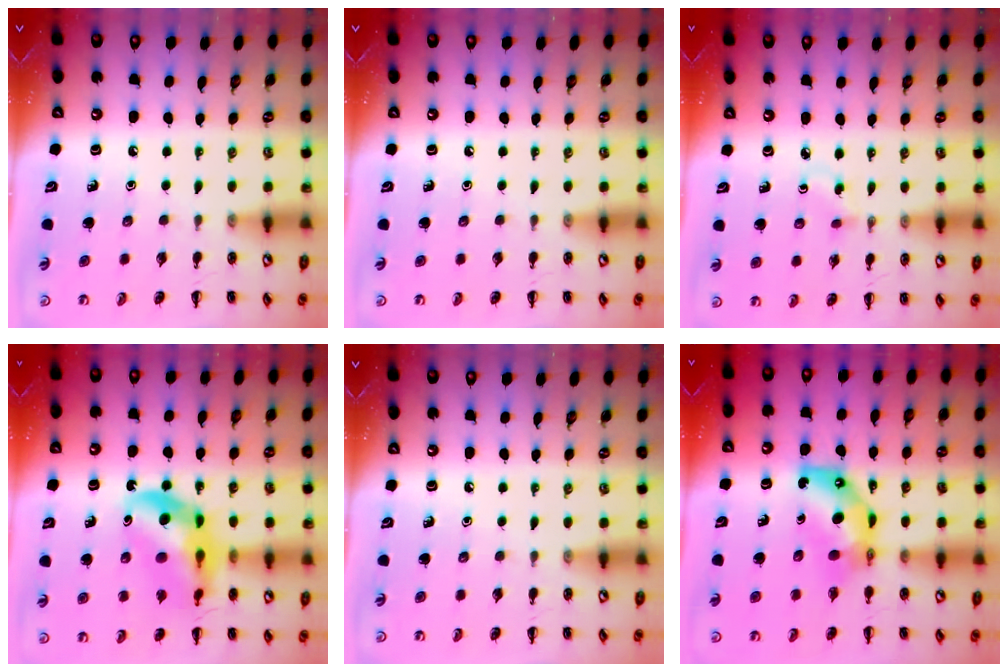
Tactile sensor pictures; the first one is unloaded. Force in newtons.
{"total": 0.0}
{"total": 1.9, "press": 1.7, "slide": 0.9}
{"total": 13.1, "press": 12.6, "slide": 3.5}
{"total": 0.0}
{"total": 7.7, "press": 7.4, "slide": 2.2}